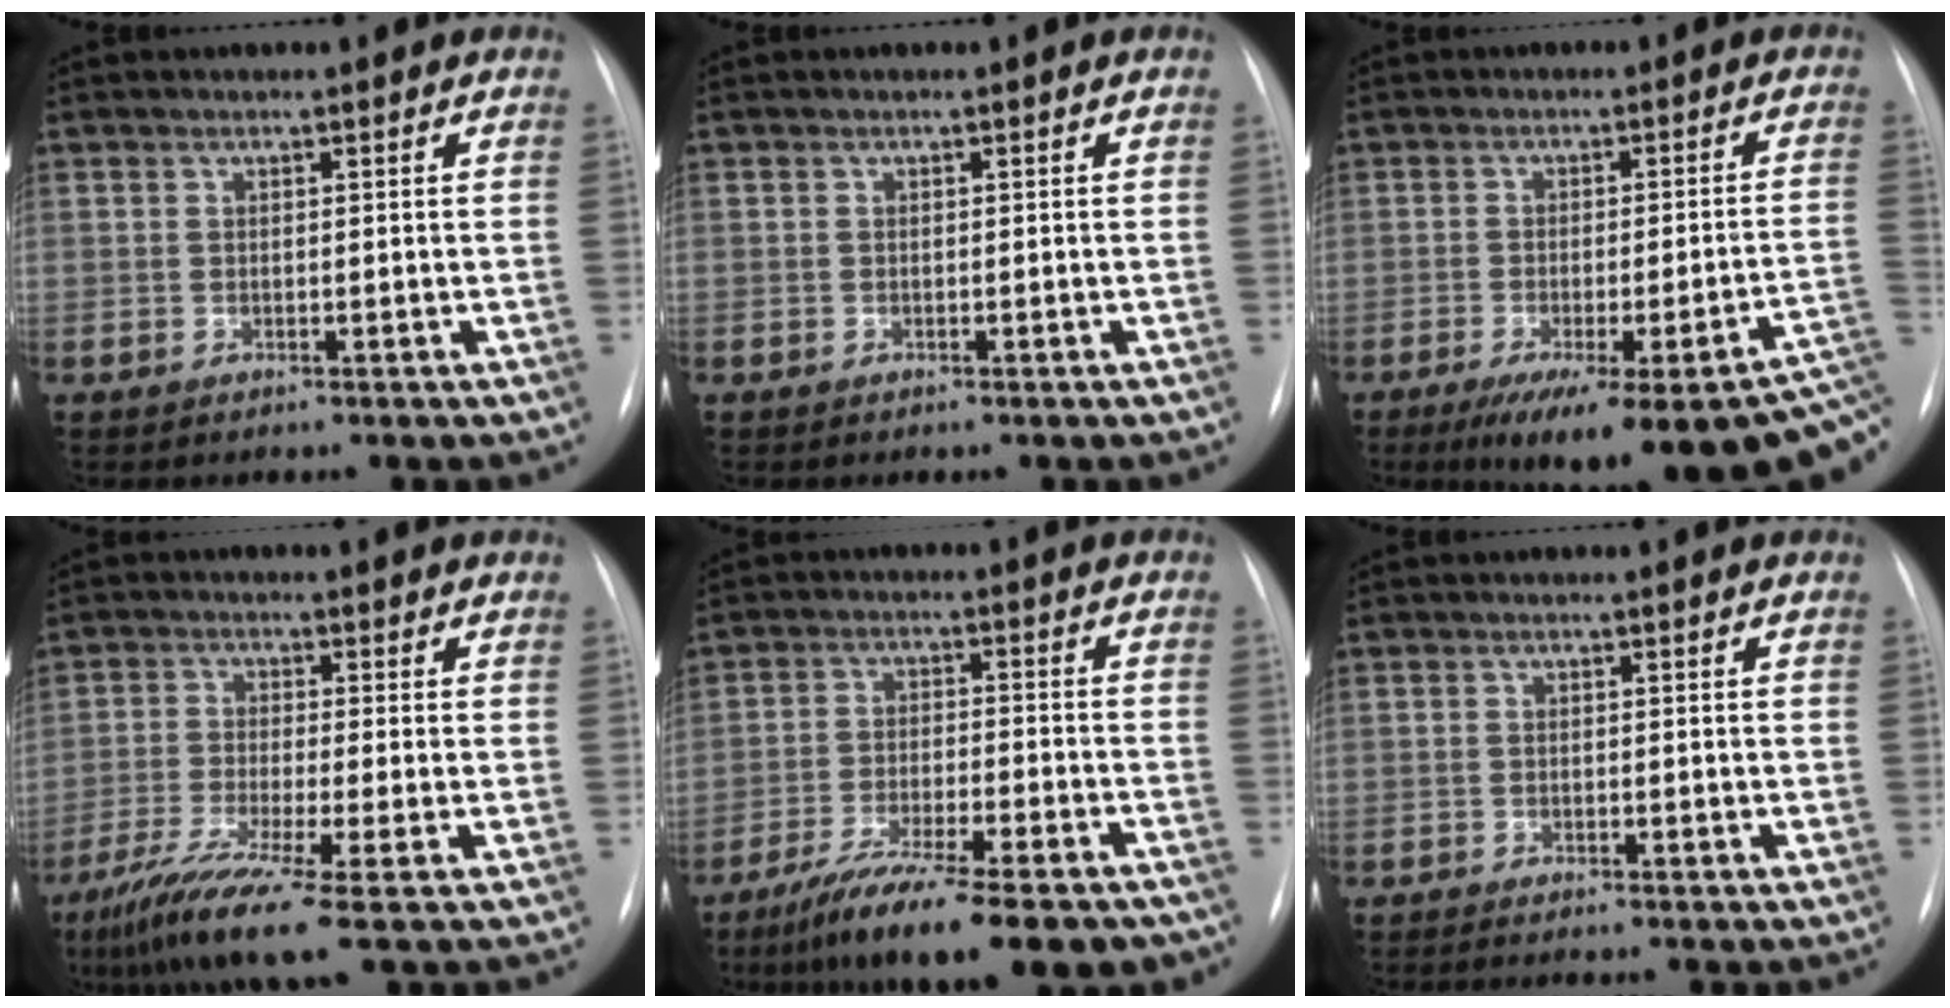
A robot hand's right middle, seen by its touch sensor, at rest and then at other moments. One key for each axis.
{"total": 0.0}
{"total": 21.7, "fx": -12.6, "fy": 3.5, "fz": 17.4, "tx": -0.175, "ty": -0.009, "tz": -0.166}
{"total": 9.4, "fx": -6.0, "fy": -0.9, "fz": 7.2, "tx": -0.133, "ty": -0.032, "tz": -0.107}
{"total": 18.8, "fx": -14.7, "fy": 3.3, "fz": 11.3, "tx": -0.140, "ty": -0.014, "tz": -0.225}
{"total": 2.5, "fx": -2.2, "fy": -0.1, "fz": 1.3, "tx": -0.012, "ty": -0.002, "tz": -0.029}